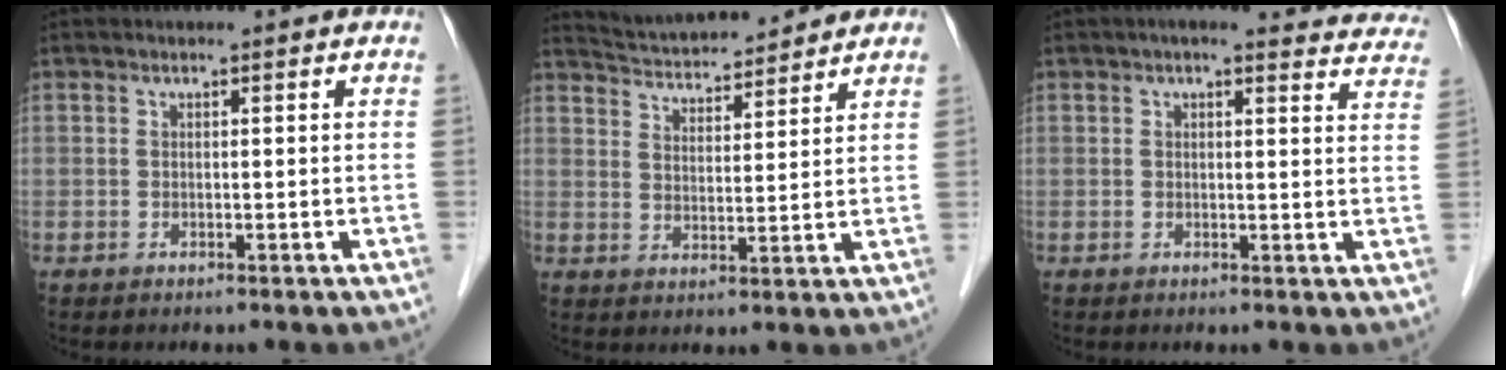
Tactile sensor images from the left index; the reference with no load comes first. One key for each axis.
{"total": 10.9, "fx": 10.4, "fy": 1.6, "fz": 2.8, "tx": -0.052, "ty": 0.020, "tz": 0.166}
{"total": 13.7, "fx": 12.5, "fy": 3.4, "fz": 4.4, "tx": -0.016, "ty": 0.004, "tz": 0.110}